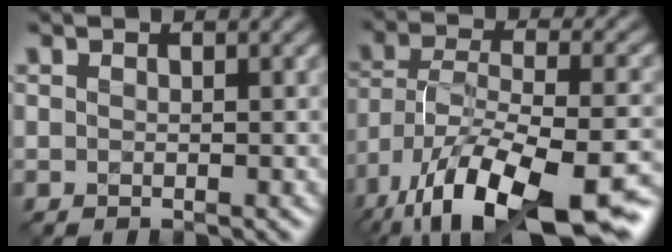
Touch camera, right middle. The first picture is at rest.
{"total": 17.7, "force": [-11.3, 7.2, 11.6], "torque": [-0.214, -0.039, -0.162]}